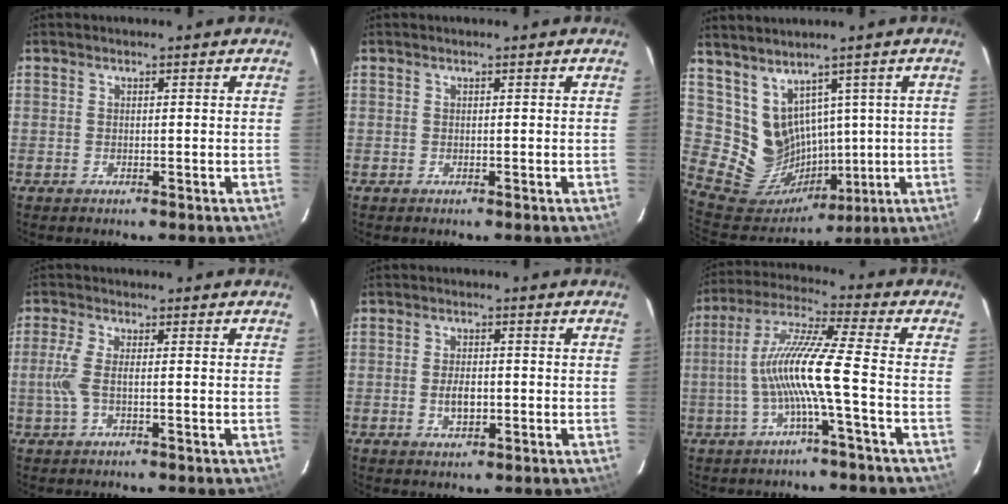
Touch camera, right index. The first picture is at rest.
{"total": 0.0}
{"total": 11.3, "force": [4.9, 9.6, 3.4], "torque": [-0.083, -0.003, 0.127]}
{"total": 4.3, "force": [-0.6, 0.9, 4.1], "torque": [-0.094, 0.000, -0.009]}
{"total": 3.5, "force": [-0.6, 1.9, 2.9], "torque": [-0.055, -0.001, -0.008]}
{"total": 11.3, "force": [-2.7, -1.1, 10.9], "torque": [-0.217, 0.007, -0.050]}